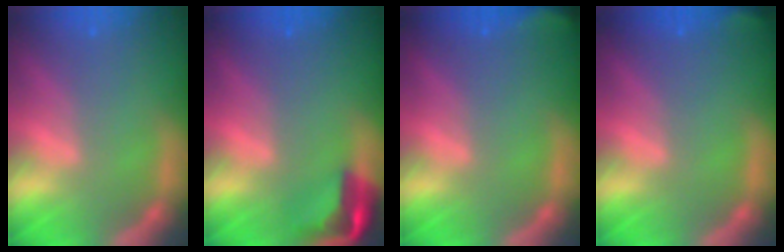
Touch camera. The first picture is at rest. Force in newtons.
{"total": 4.4}
{"total": 2.9}
{"total": 1.4}